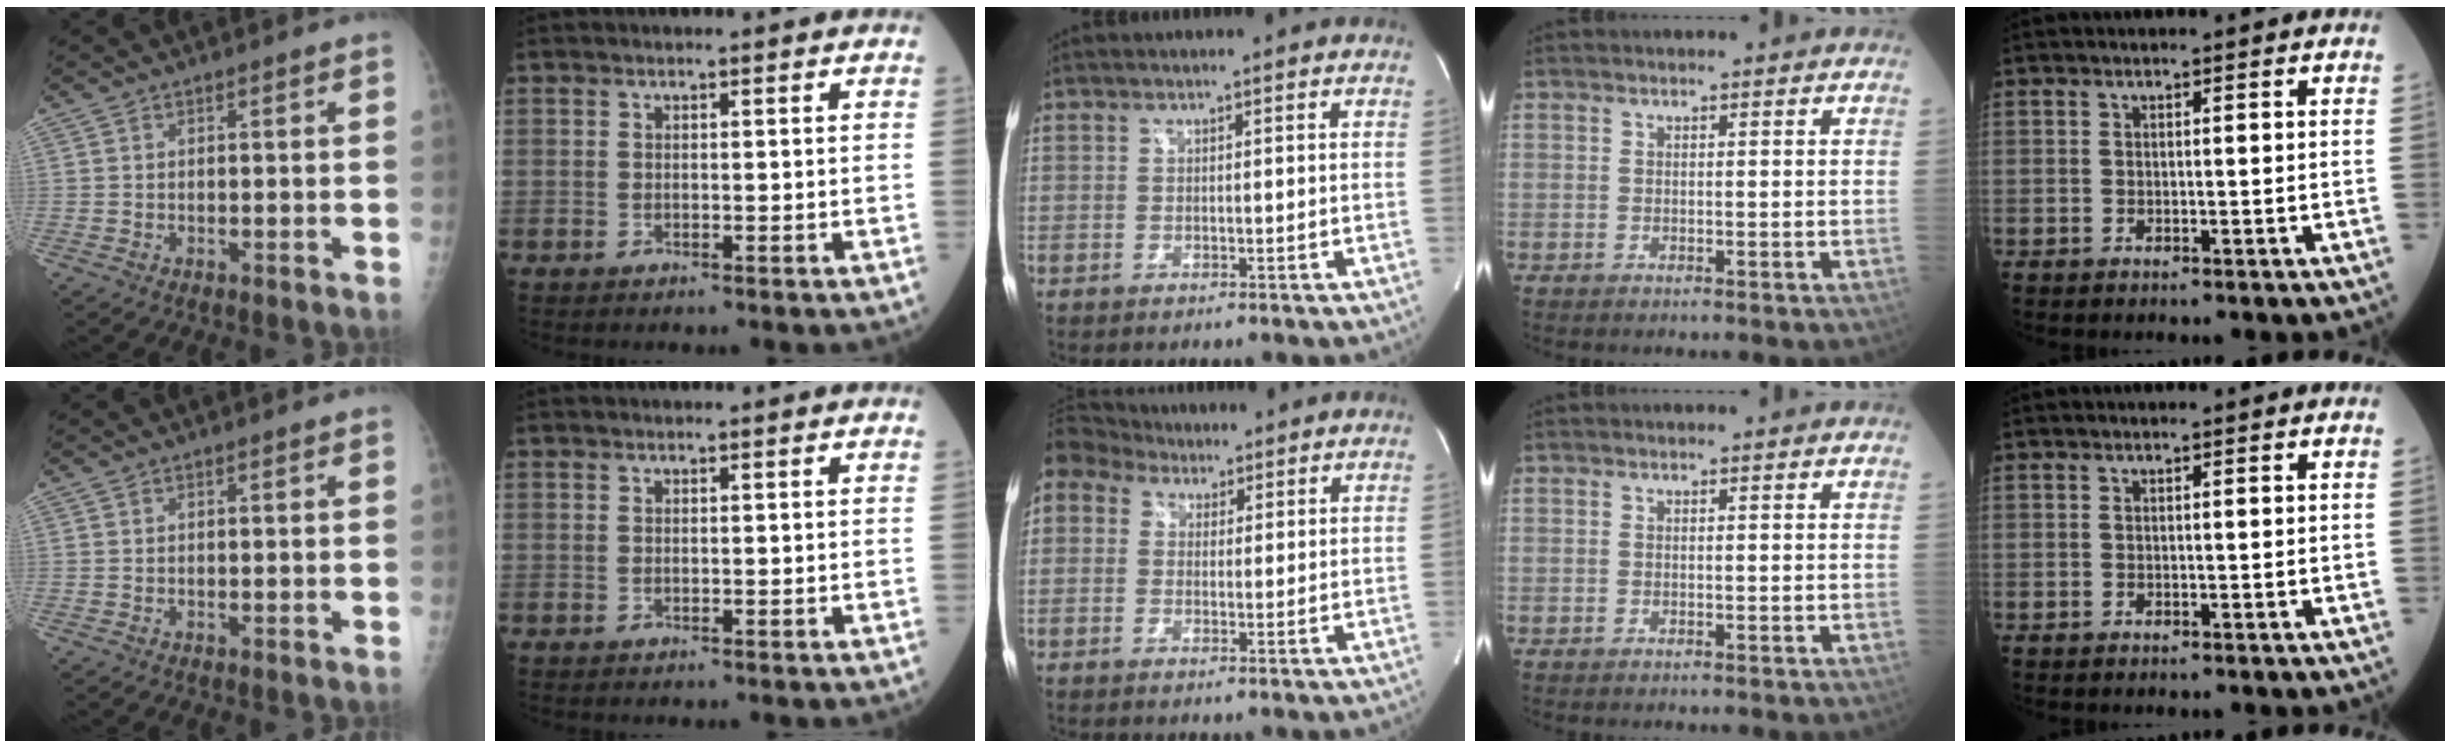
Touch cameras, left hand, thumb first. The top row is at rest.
{"middle": {"total": 14.1, "force": [8.1, 10.1, 5.6], "torque": [-0.171, 0.084, 0.154]}}